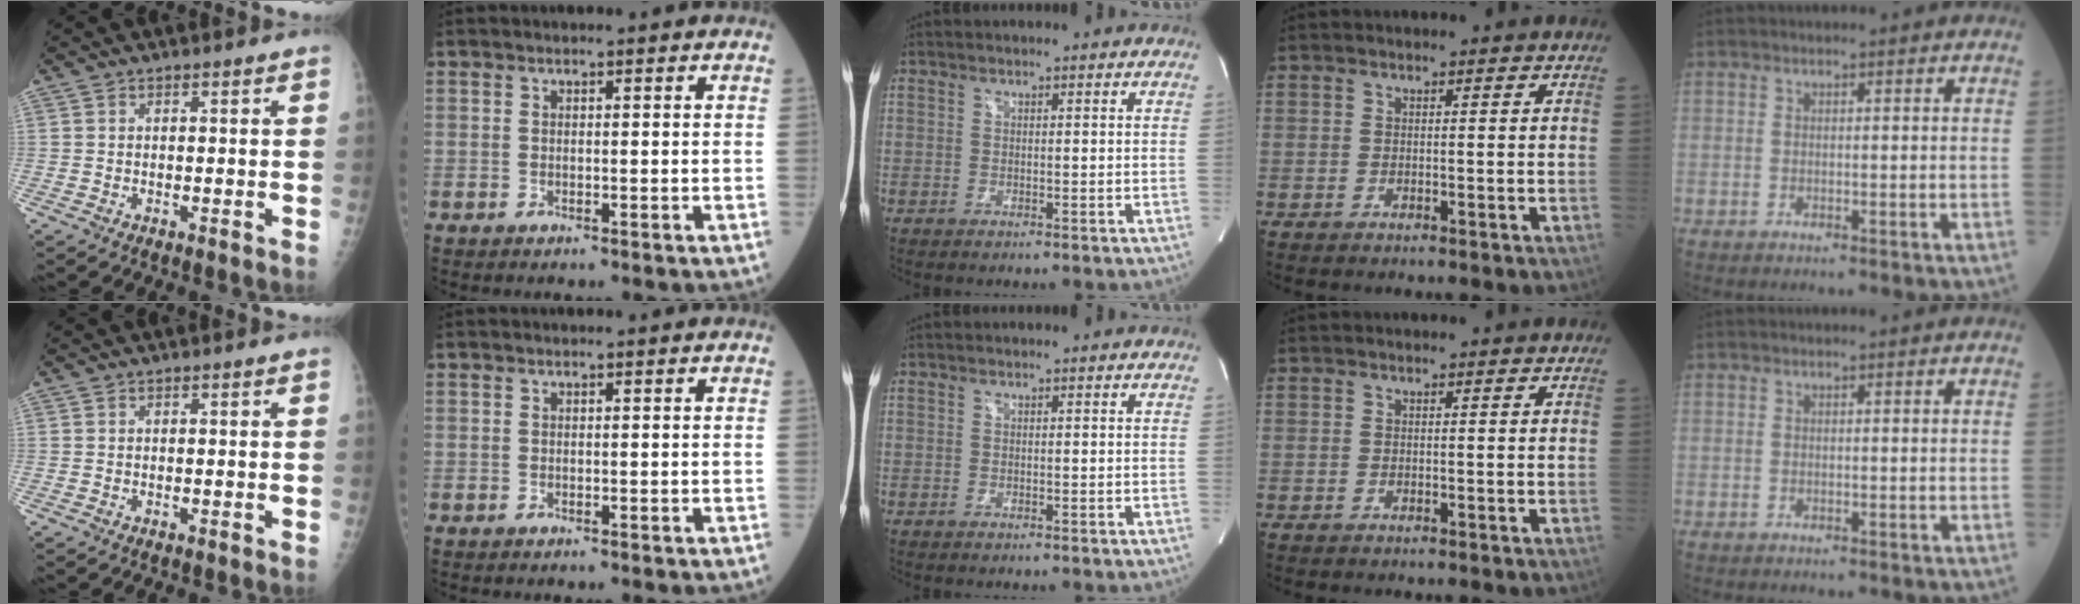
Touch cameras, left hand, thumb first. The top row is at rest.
{}